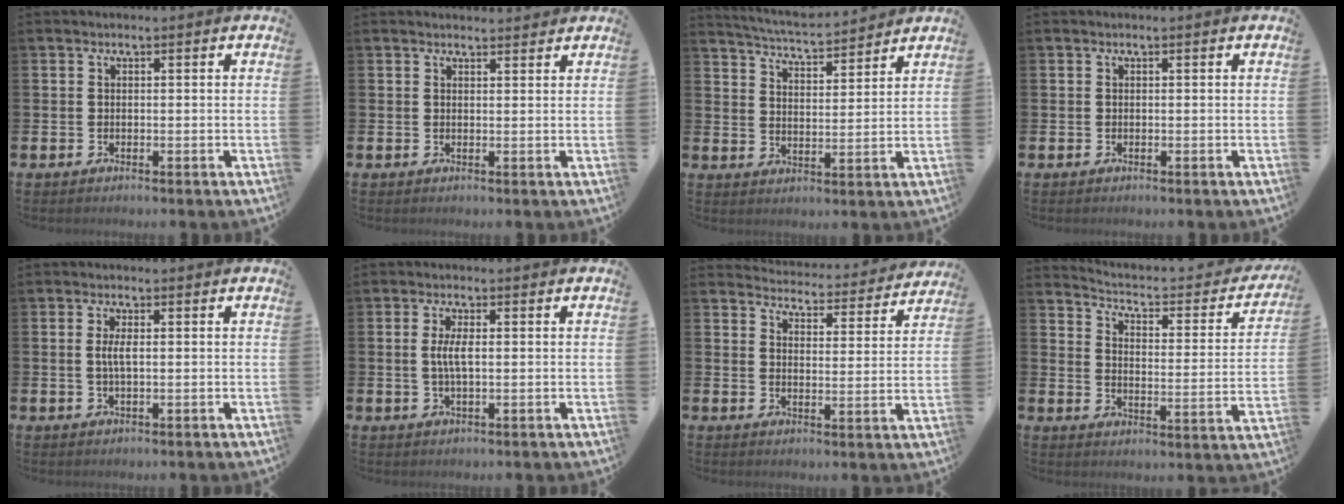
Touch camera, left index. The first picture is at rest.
{"total": 1.6, "force": [1.5, 0.2, 0.0], "torque": [0.006, -0.007, 0.026]}
{"total": 5.4, "force": [5.3, 0.3, 0.7], "torque": [-0.038, -0.034, 0.094]}
{"total": 0.0}
{"total": 2.3, "force": [0.3, 0.8, 2.2], "torque": [-0.043, 0.004, 0.002]}
{"total": 3.2, "force": [0.3, 1.1, 3.0], "torque": [-0.058, 0.005, 0.003]}
{"total": 4.5, "force": [4.4, 0.6, 0.2], "torque": [-0.022, -0.038, 0.074]}
{"total": 4.0, "force": [3.5, 1.2, 1.5], "torque": [-0.055, -0.030, 0.049]}